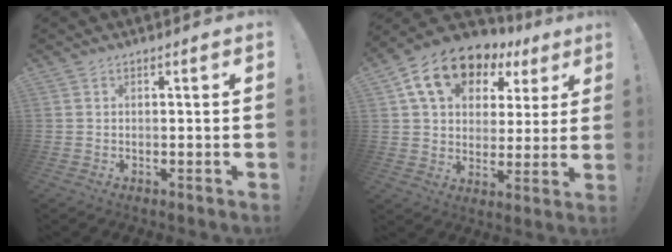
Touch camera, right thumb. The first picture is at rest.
{"total": 16.0, "force": [8.5, 10.5, 8.5], "torque": [-0.142, -0.035, 0.158]}